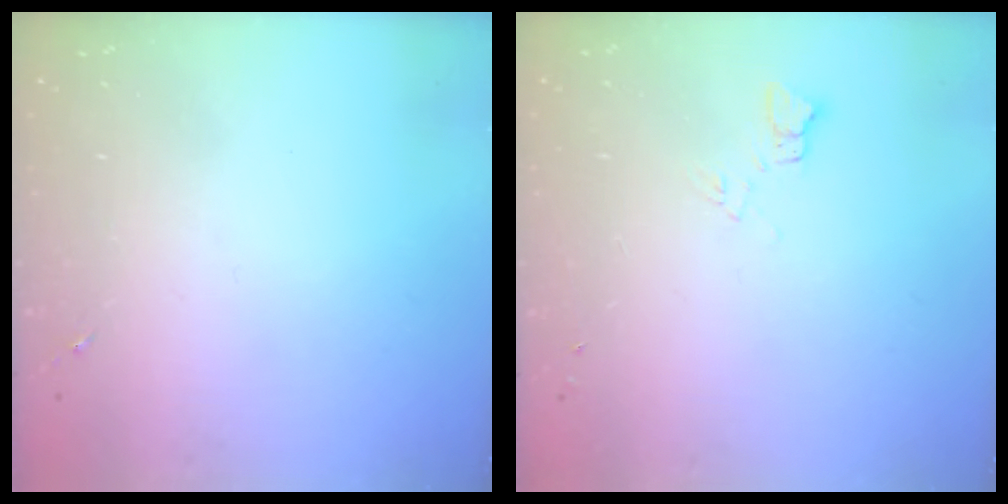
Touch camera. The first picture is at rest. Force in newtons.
{"total": 5.3, "press": 5.3, "slide": 0.4}